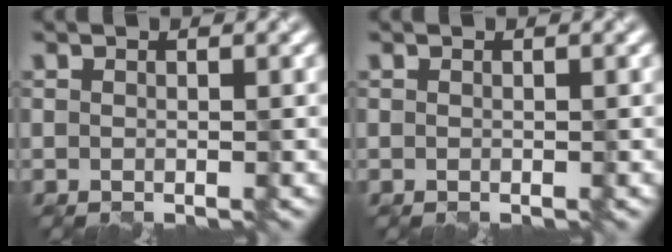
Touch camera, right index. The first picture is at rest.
{"total": 0.0}